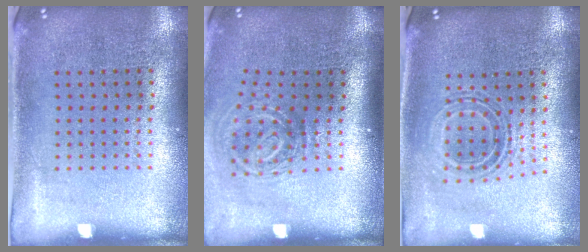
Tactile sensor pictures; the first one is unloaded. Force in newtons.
{"total": 2.0, "press": 1.3, "slide": 1.5}
{"total": 0.9, "press": 0.8, "slide": 0.3}